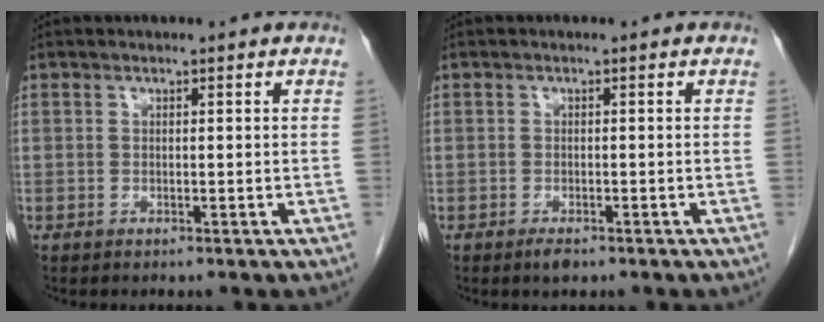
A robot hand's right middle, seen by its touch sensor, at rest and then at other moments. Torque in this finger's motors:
{"motor_torque": [0.44, -0.25, 0.03, 0.00]}